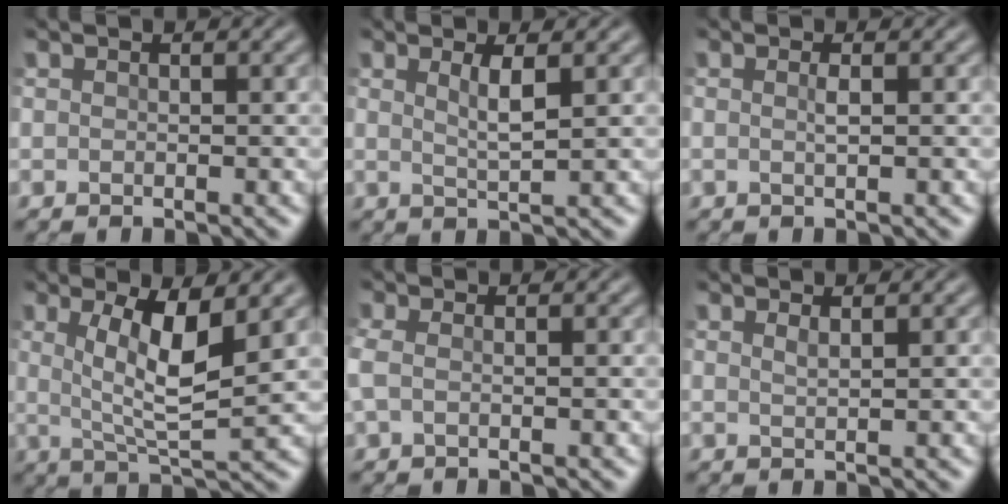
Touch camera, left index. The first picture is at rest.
{"total": 2.2, "force": [0.7, 0.5, 2.1], "torque": [-0.034, -0.004, 0.008]}
{"total": 0.9, "force": [-0.1, 0.1, 0.8], "torque": [-0.017, 0.003, -0.006]}
{"total": 6.2, "force": [1.2, 1.7, 5.9], "torque": [-0.110, -0.012, 0.023]}
{"total": 1.6, "force": [-0.1, 0.8, 1.4], "torque": [-0.039, 0.002, -0.010]}
{"total": 0.9, "force": [0.5, 0.3, 0.7], "torque": [-0.009, 0.000, 0.005]}